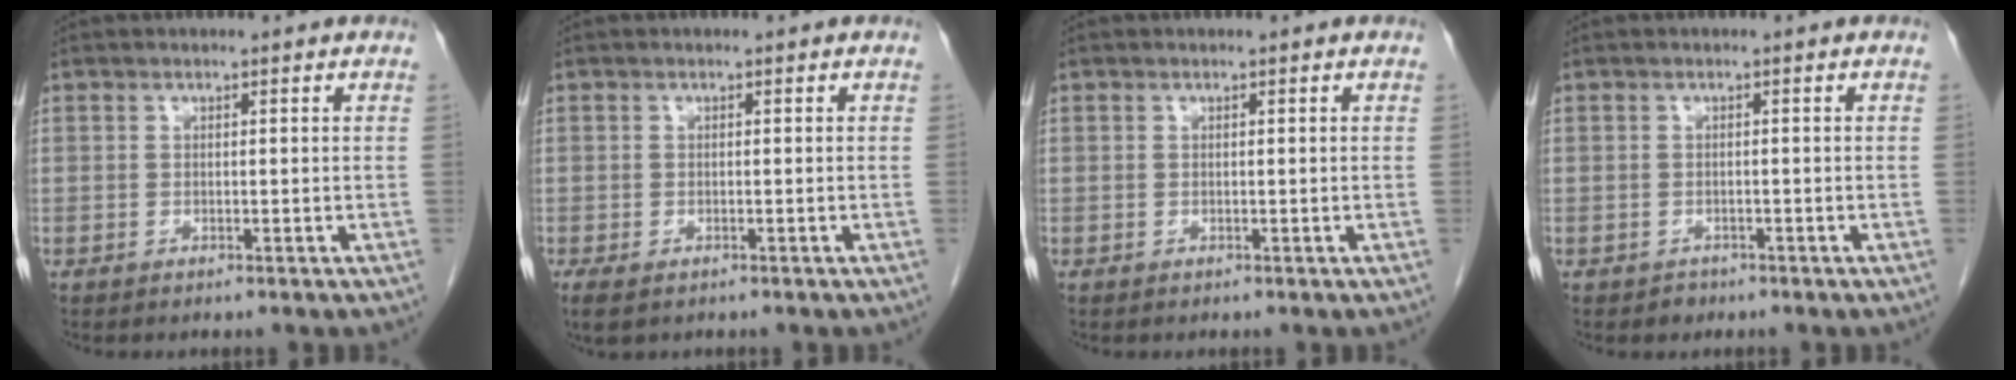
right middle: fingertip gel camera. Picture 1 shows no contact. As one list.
[{"total": 2.9, "force": [-1.9, 1.4, 1.7], "torque": [-0.032, -0.008, -0.027]}, {"total": 0.0}, {"total": 1.2, "force": [-0.9, 0.8, 0.0], "torque": [-0.003, 0.002, -0.013]}]